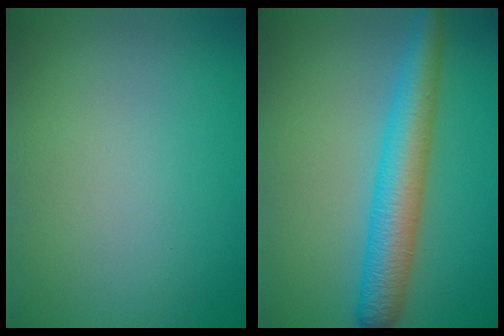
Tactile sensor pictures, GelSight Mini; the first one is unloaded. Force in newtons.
{"total": 5.8, "press": 5.8, "slide": 0.1}